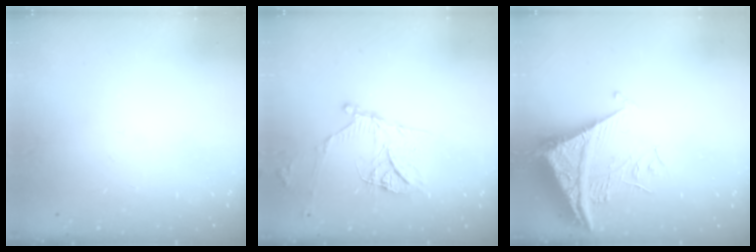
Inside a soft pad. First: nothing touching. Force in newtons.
{"total": 15.6, "press": 15.5, "slide": 1.4}
{"total": 8.5, "press": 8.5, "slide": 0.8}